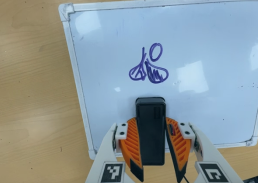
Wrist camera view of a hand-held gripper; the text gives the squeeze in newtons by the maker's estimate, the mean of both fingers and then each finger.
{"total": 10.2, "left": 8.3, "right": 12.2}